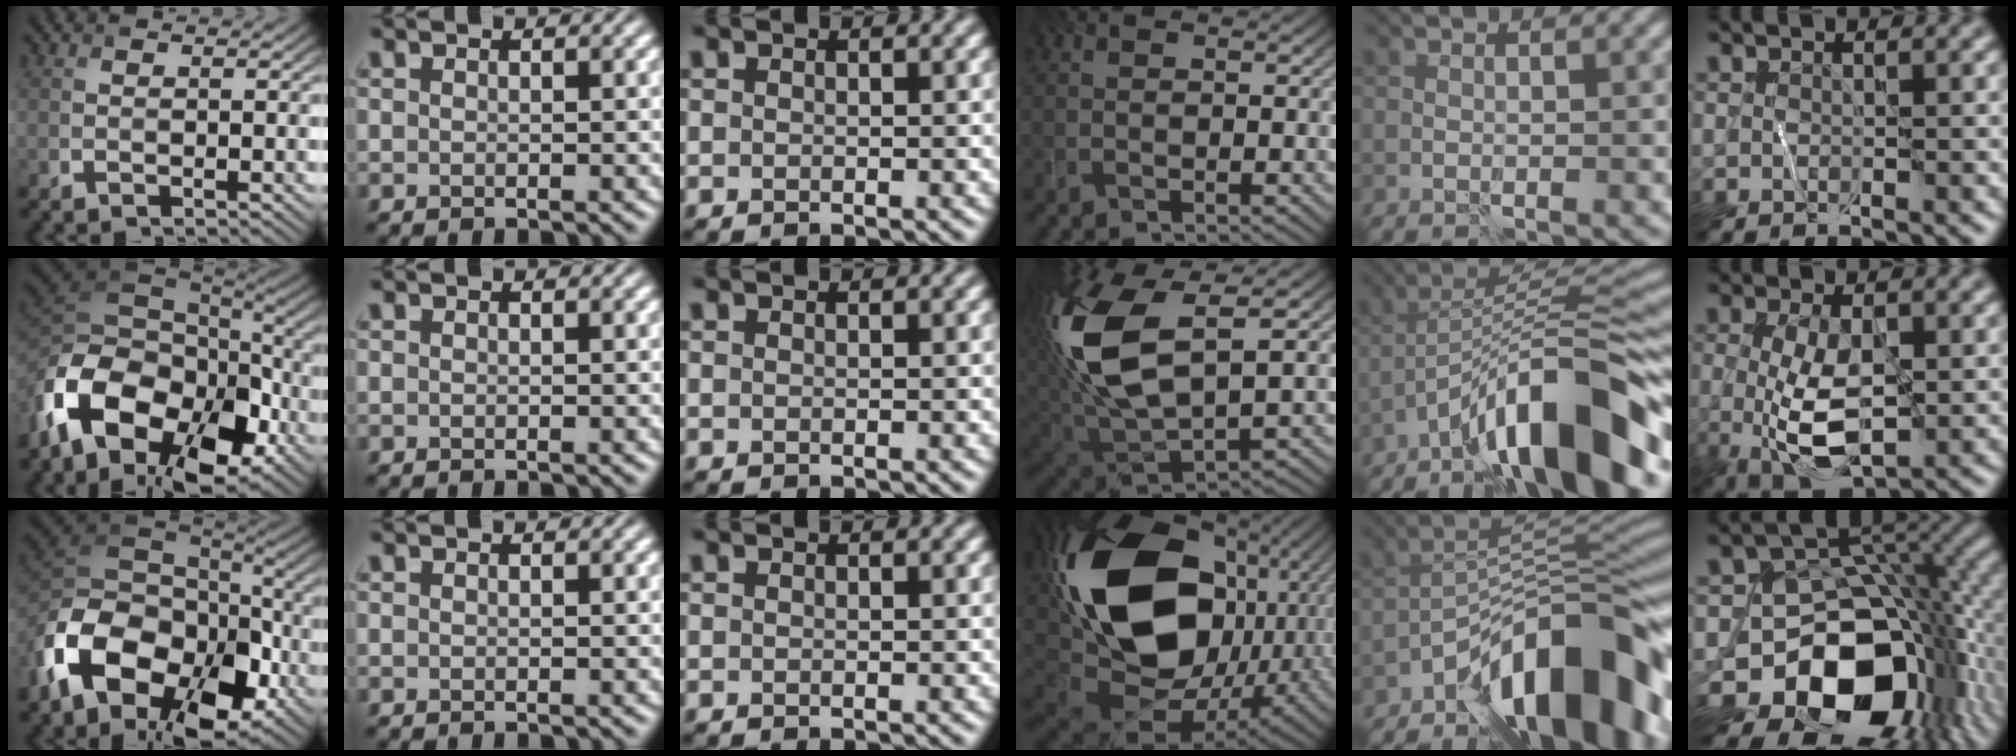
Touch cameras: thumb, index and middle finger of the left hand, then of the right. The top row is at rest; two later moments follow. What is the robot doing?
{"motion": "wipe", "object": "whiteboard"}